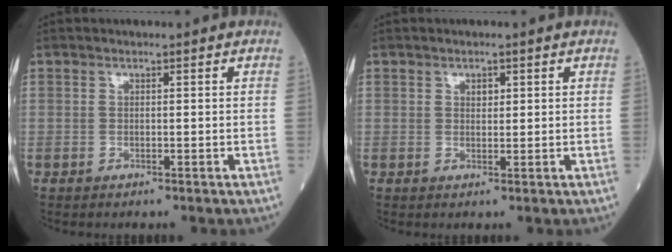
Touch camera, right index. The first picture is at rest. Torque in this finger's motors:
{"motor_torque": [0.00, 0.01, 0.00, 0.02]}